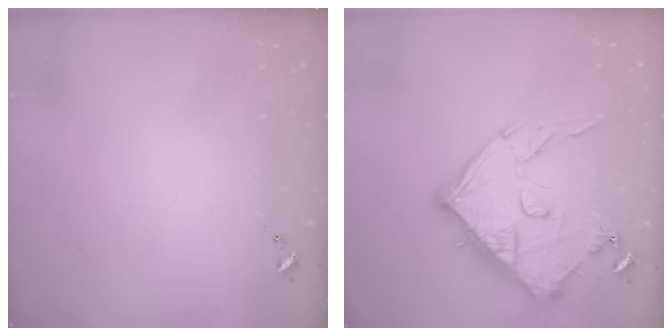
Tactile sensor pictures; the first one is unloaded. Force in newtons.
{"total": 15.4, "press": 15.4, "slide": 0.9}